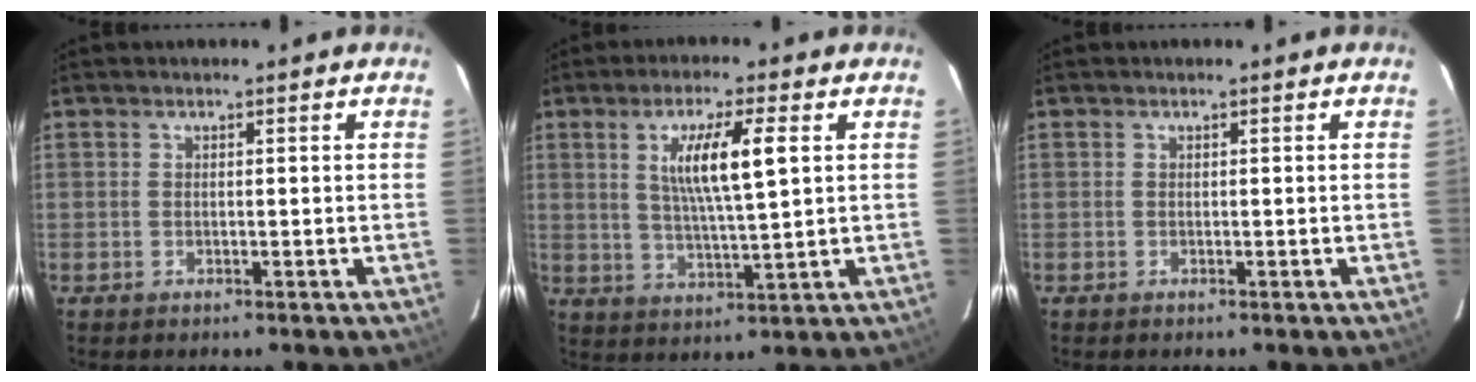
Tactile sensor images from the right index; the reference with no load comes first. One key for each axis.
{"total": 9.2, "fx": 2.6, "fy": 1.1, "fz": 8.8, "tx": -0.159, "ty": -0.004, "tz": 0.050}
{"total": 0.0}